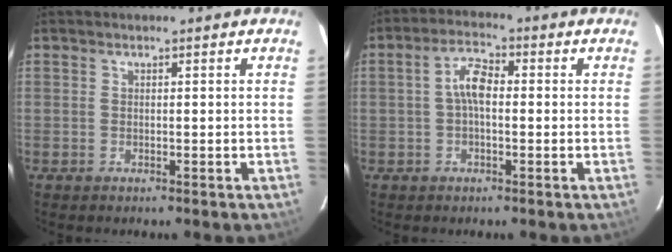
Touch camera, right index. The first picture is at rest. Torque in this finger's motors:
{"motor_torque": [0.40, -0.21, 0.34, 0.10]}